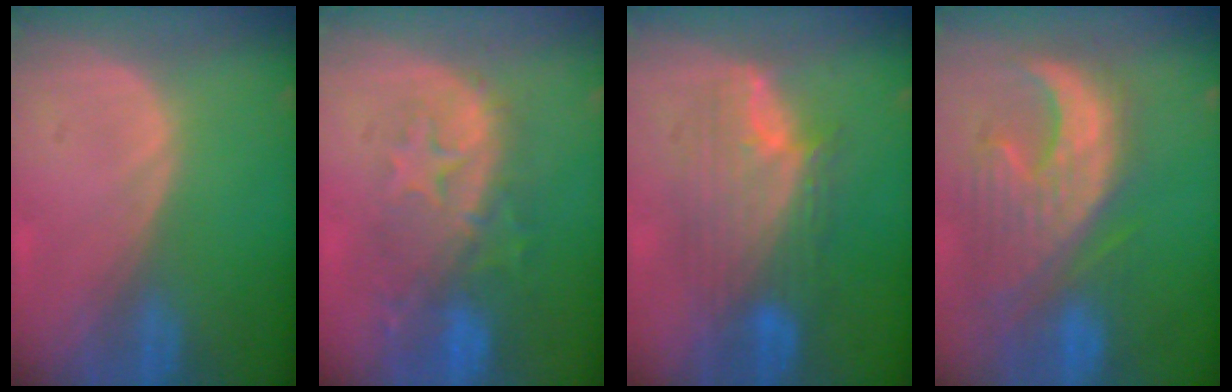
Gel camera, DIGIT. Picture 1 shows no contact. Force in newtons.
{"total": 10.0, "press": 8.9, "slide": 4.6}
{"total": 8.2, "press": 8.2, "slide": 0.2}
{"total": 12.6, "press": 11.1, "slide": 6.0}